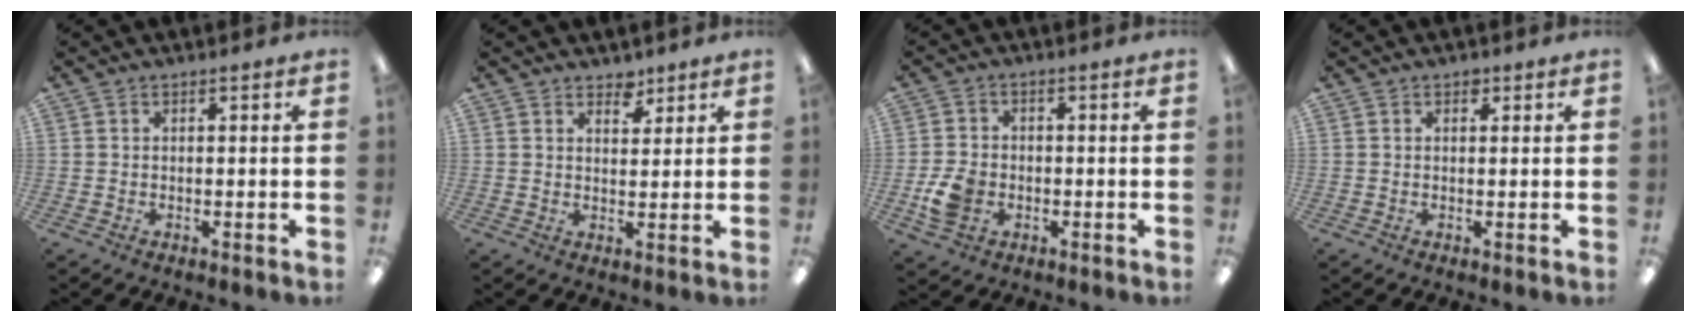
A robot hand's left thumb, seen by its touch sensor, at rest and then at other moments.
{"total": 4.2, "force": [3.3, 2.3, 1.3], "torque": [0.000, -0.021, 0.054]}
{"total": 6.6, "force": [-2.0, 5.0, 3.8], "torque": [-0.071, 0.006, -0.036]}
{"total": 1.4, "force": [0.7, 0.9, 0.8], "torque": [-0.008, -0.002, 0.012]}